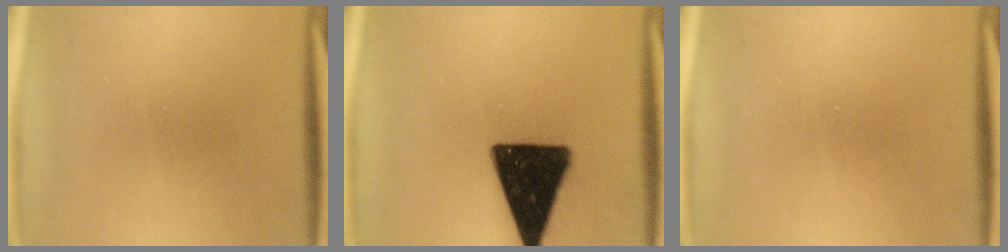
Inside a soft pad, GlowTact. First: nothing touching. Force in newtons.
{"total": 19.3}
{"total": 0.0}